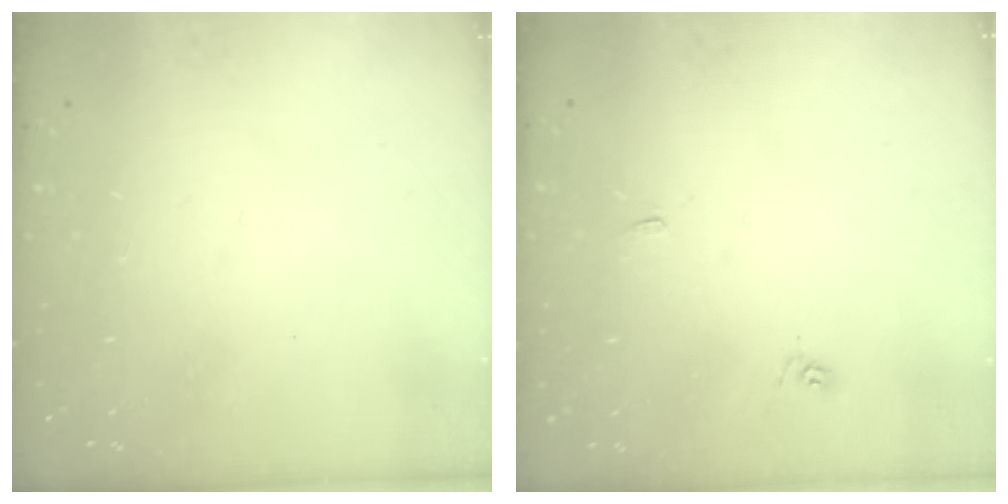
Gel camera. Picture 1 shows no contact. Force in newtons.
{"total": 4.0, "press": 4.0, "slide": 0.3}